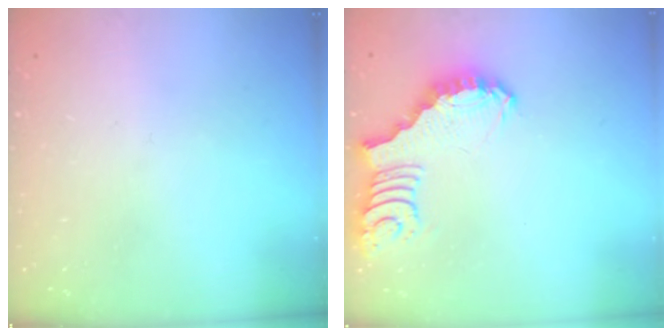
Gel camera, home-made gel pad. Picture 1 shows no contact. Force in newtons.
{"total": 3.3, "press": 3.3, "slide": 0.8}